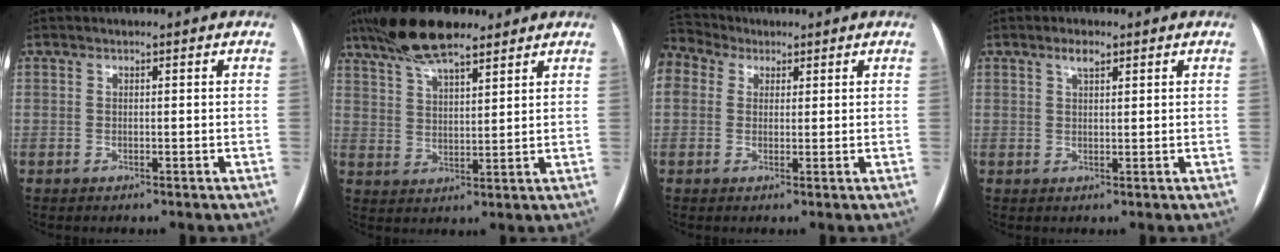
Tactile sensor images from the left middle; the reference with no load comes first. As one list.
[{"total": 11.5, "force": [9.0, 2.8, 6.6], "torque": [-0.126, 0.027, 0.161]}, {"total": 5.5, "force": [3.6, 3.9, 1.6], "torque": [-0.044, 0.039, 0.075]}, {"total": 2.2, "force": [1.4, 0.7, 1.5], "torque": [-0.031, 0.006, 0.026]}]